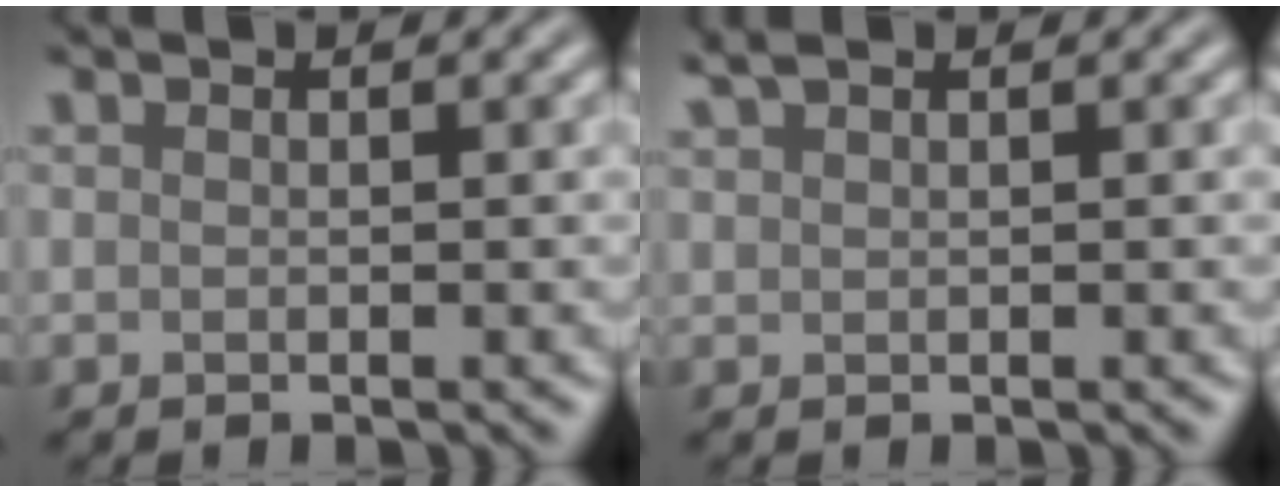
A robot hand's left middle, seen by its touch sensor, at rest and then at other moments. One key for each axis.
{"total": 0.9, "fx": 0.6, "fy": -0.7, "fz": -0.3, "tx": -0.010, "ty": -0.006, "tz": 0.039}